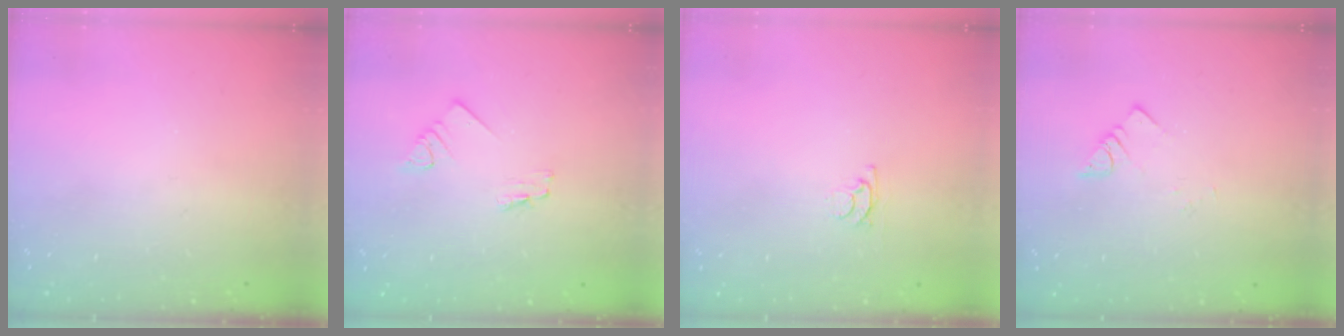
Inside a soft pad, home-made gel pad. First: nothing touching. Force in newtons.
{"total": 1.6, "press": 1.6, "slide": 0.1}
{"total": 3.3, "press": 3.3, "slide": 0.5}
{"total": 1.9, "press": 1.9, "slide": 0.1}